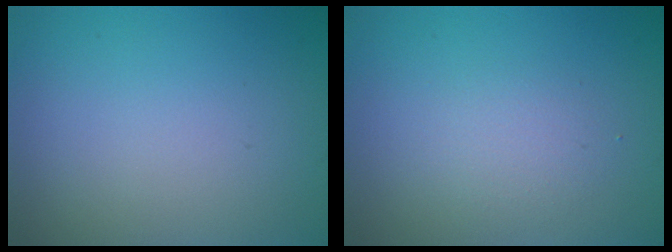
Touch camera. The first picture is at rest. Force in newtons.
{"total": 1.7, "press": 1.7, "slide": 0.1}